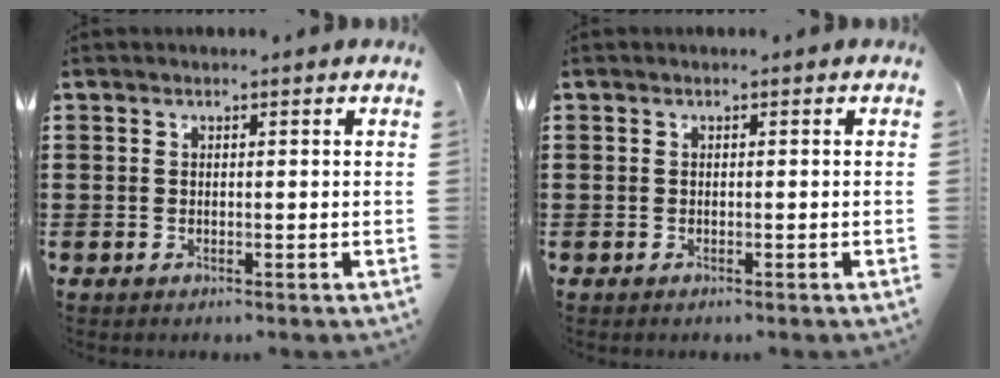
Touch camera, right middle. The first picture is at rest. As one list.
[{"total": 0.0}]